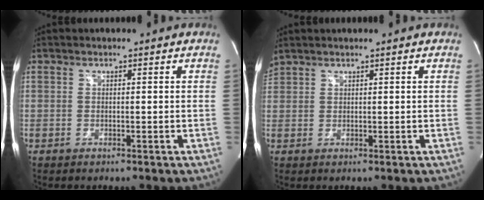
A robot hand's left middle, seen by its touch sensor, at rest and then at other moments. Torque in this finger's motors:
{"motor_torque": [0.56, -0.49, 0.66, 0.21]}